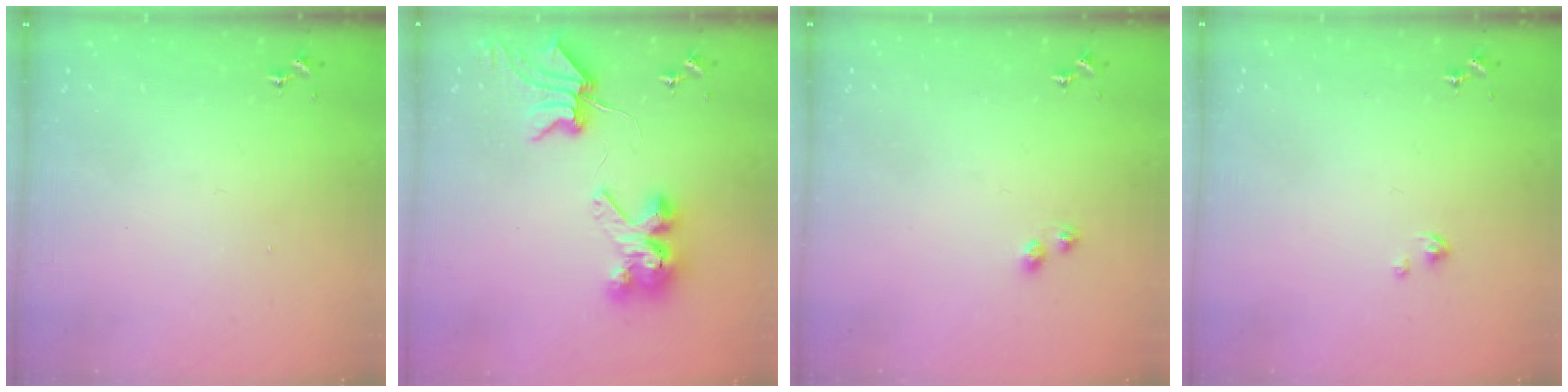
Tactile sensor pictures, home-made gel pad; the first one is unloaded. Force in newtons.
{"total": 9.2, "press": 9.1, "slide": 1.1}
{"total": 3.7, "press": 3.7, "slide": 0.5}
{"total": 1.0, "press": 1.0, "slide": 0.2}